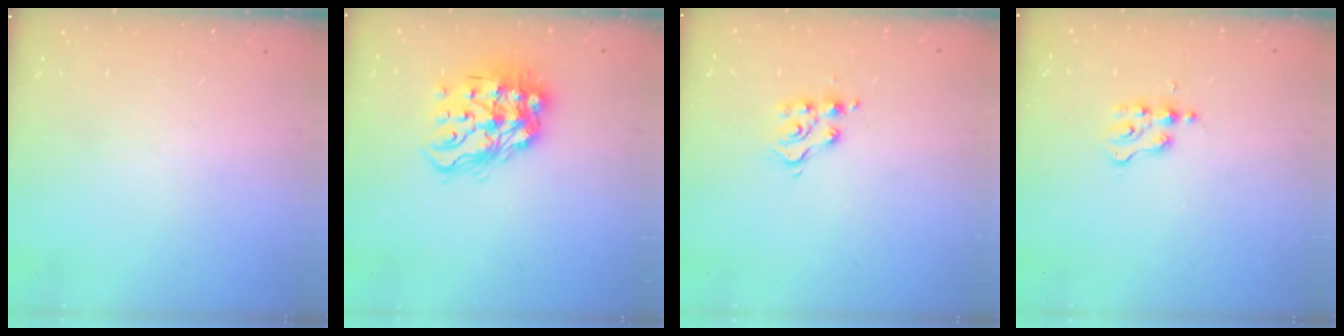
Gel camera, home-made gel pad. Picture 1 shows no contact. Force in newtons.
{"total": 16.7, "press": 16.6, "slide": 1.7}
{"total": 8.7, "press": 8.6, "slide": 0.4}
{"total": 2.9, "press": 2.9, "slide": 0.4}